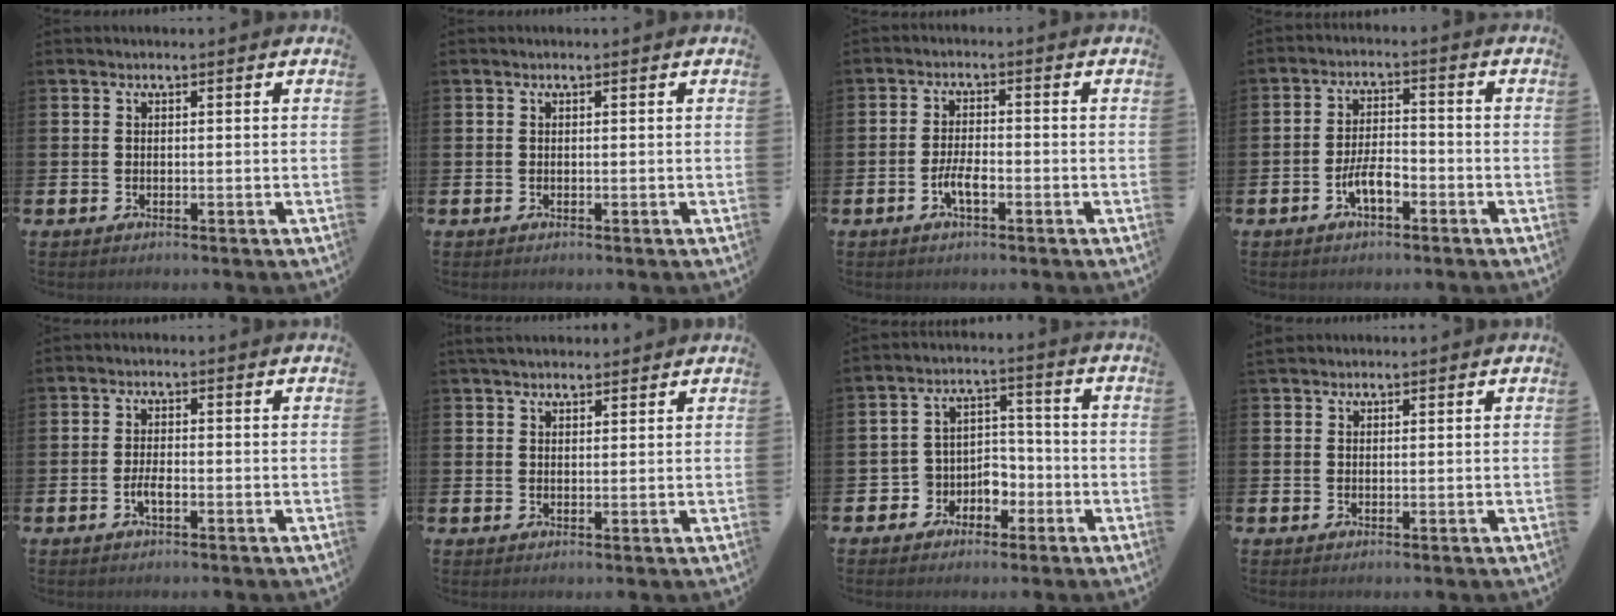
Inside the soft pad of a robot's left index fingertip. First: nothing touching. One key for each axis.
{"total": 0.0}
{"total": 3.3, "fx": -1.2, "fy": 1.2, "fz": 2.9, "tx": -0.060, "ty": 0.004, "tz": -0.024}
{"total": 4.2, "fx": -2.0, "fy": 1.7, "fz": 3.3, "tx": -0.066, "ty": 0.008, "tz": -0.038}
{"total": 2.1, "fx": -0.8, "fy": 0.7, "fz": 1.8, "tx": -0.029, "ty": -0.001, "tz": -0.016}
{"total": 3.0, "fx": 2.8, "fy": 0.8, "fz": 0.5, "tx": -0.003, "ty": -0.010, "tz": 0.049}
{"total": 4.3, "fx": -2.0, "fy": 3.8, "fz": 0.5, "tx": -0.029, "ty": 0.005, "tz": -0.042}
{"total": 1.3, "fx": 1.2, "fy": 0.5, "fz": 0.1, "tx": 0.009, "ty": 0.001, "tz": 0.020}